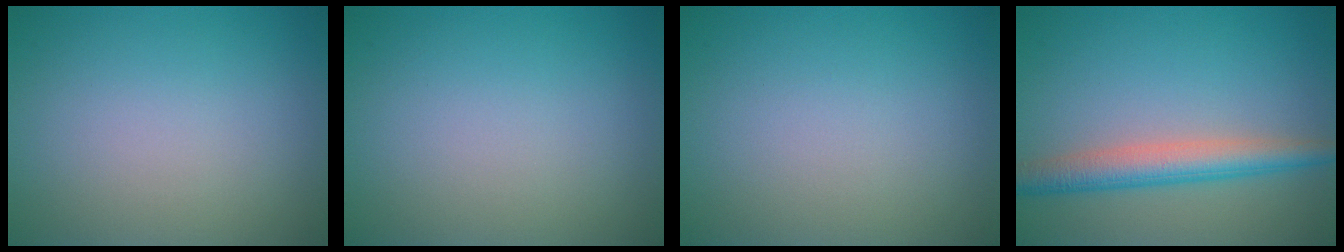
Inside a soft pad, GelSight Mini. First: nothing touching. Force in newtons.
{"total": 0.0}
{"total": 0.0}
{"total": 4.3, "press": 4.3, "slide": 0.1}